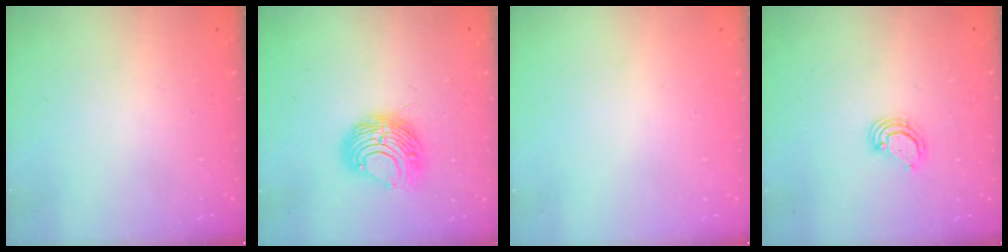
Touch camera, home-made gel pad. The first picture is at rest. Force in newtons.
{"total": 9.1, "press": 9.1, "slide": 0.6}
{"total": 0.0}
{"total": 3.6, "press": 3.6, "slide": 0.3}